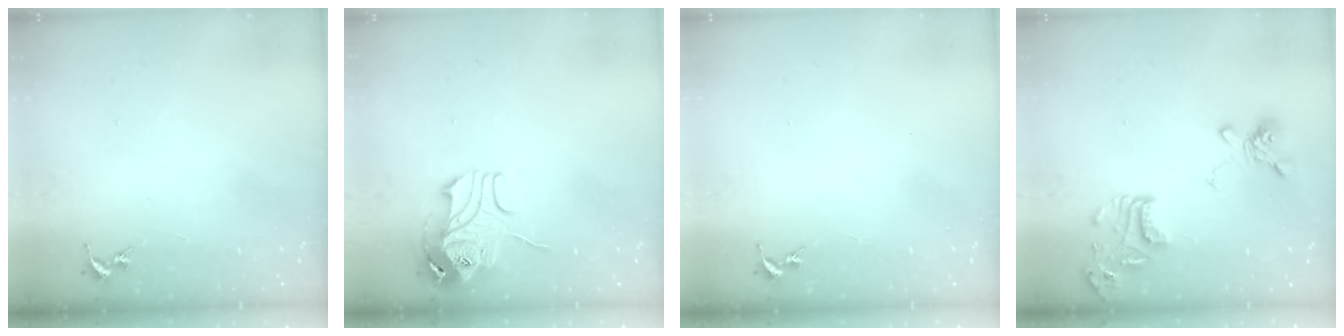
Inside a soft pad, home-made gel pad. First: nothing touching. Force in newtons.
{"total": 10.9, "press": 10.9, "slide": 1.1}
{"total": 0.0}
{"total": 15.9, "press": 15.8, "slide": 1.7}